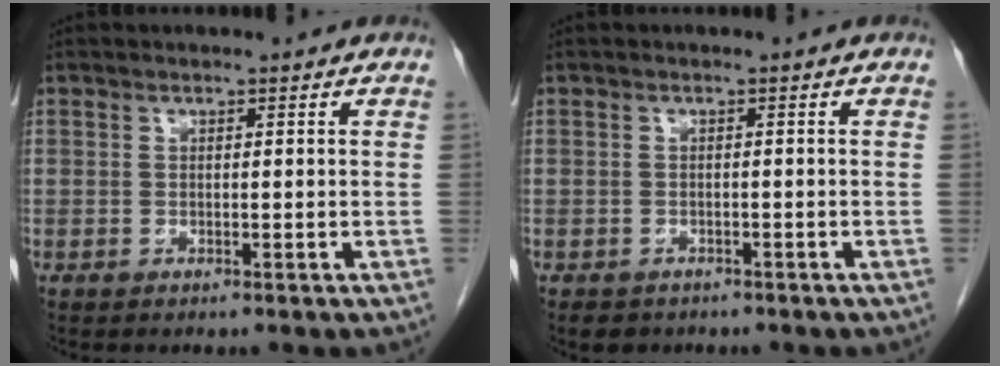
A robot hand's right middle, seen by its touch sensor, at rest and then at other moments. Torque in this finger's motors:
{"motor_torque": [0.04, 0.00, 0.00, 0.00]}